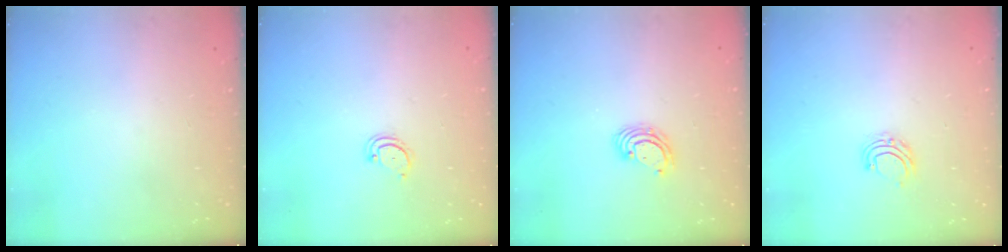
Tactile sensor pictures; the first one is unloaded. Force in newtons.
{"total": 2.3, "press": 2.3, "slide": 0.2}
{"total": 4.6, "press": 4.6, "slide": 0.2}
{"total": 5.9, "press": 5.9, "slide": 0.4}